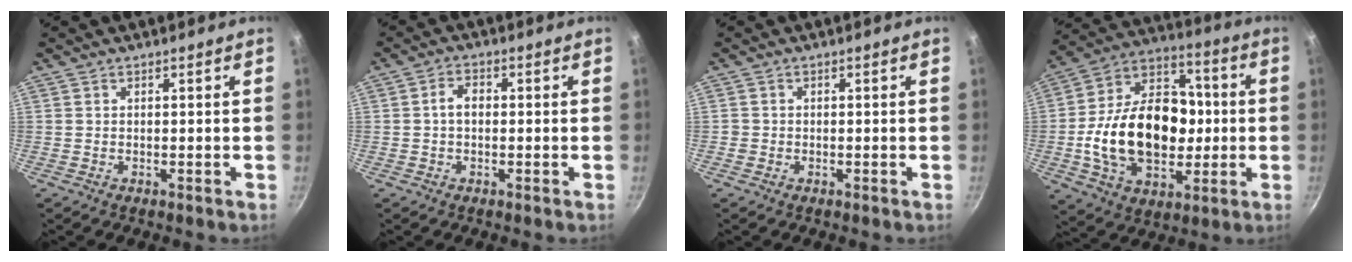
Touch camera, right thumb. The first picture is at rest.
{"total": 3.1, "force": [-0.1, 2.1, 2.3], "torque": [-0.034, 0.012, -0.005]}
{"total": 0.9, "force": [-0.3, 0.8, 0.2], "torque": [-0.002, 0.001, -0.008]}
{"total": 24.4, "force": [-1.8, 16.9, 17.5], "torque": [-0.264, 0.037, -0.032]}